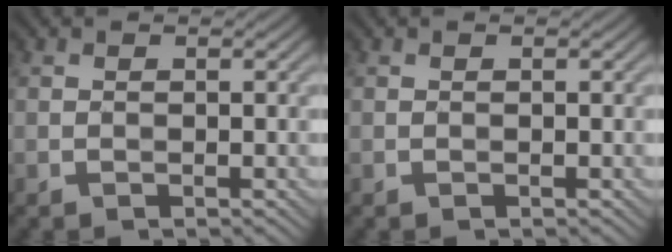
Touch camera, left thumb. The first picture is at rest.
{"total": 0.0}